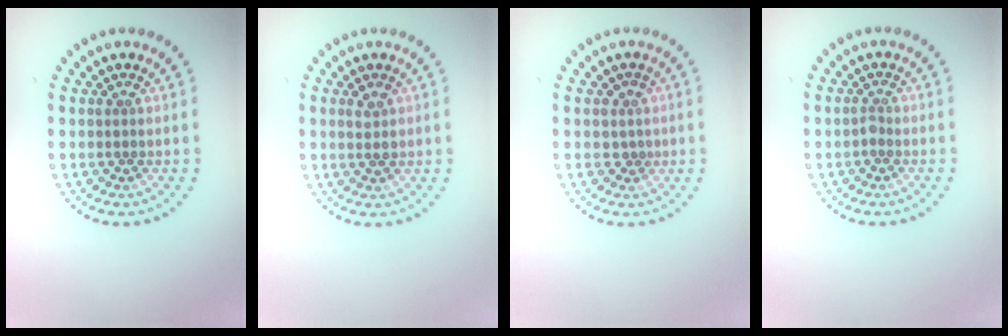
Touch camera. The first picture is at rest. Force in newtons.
{"total": 1.5, "press": 1.5, "slide": 0.2}
{"total": 1.2, "press": 1.0, "slide": 0.7}
{"total": 0.6, "press": 0.5, "slide": 0.3}